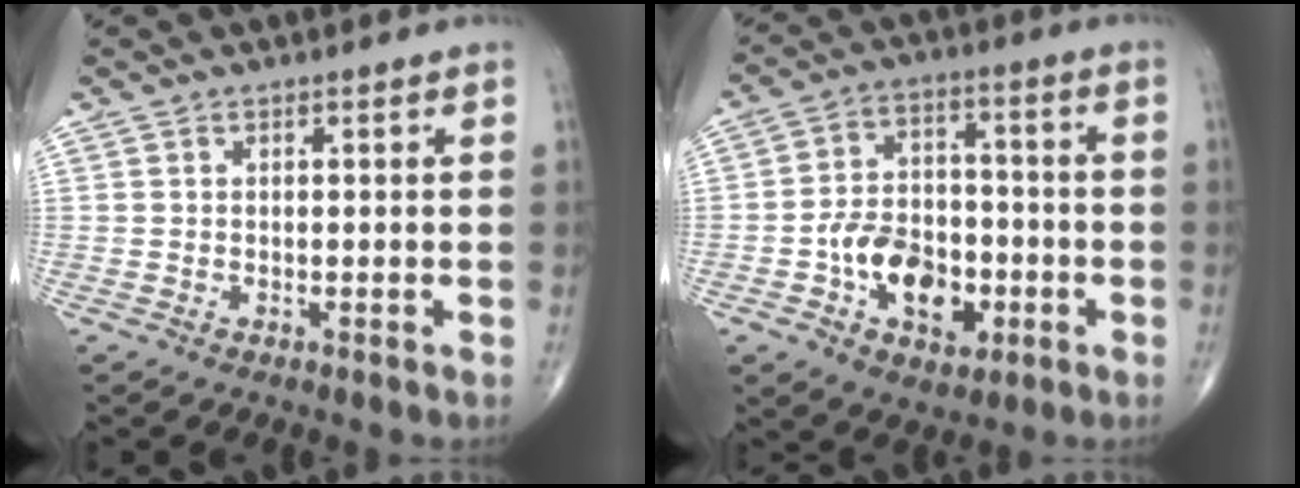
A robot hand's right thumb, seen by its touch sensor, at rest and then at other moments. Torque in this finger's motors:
{"motor_torque": [2.54, 2.47, 1.33, -0.21, 0.10]}